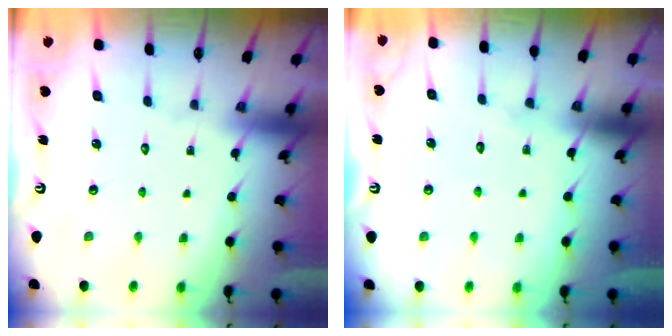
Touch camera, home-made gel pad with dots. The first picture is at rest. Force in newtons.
{"total": 4.9, "press": 4.8, "slide": 0.6}